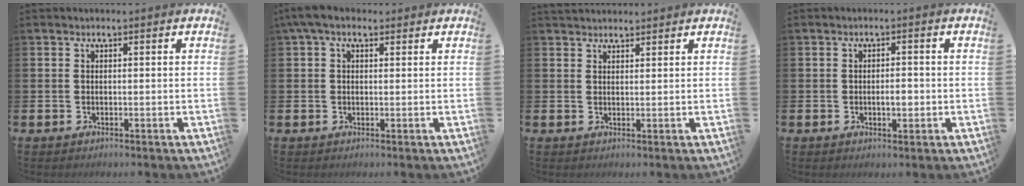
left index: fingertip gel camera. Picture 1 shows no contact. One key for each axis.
{"total": 3.6, "fx": 2.2, "fy": 1.8, "fz": 2.3, "tx": -0.051, "ty": 0.005, "tz": 0.039}
{"total": 2.0, "fx": 1.9, "fy": 0.6, "fz": 0.0, "tx": 0.002, "ty": -0.004, "tz": 0.035}
{"total": 1.9, "fx": -0.5, "fy": 0.9, "fz": 1.6, "tx": -0.021, "ty": -0.001, "tz": -0.012}